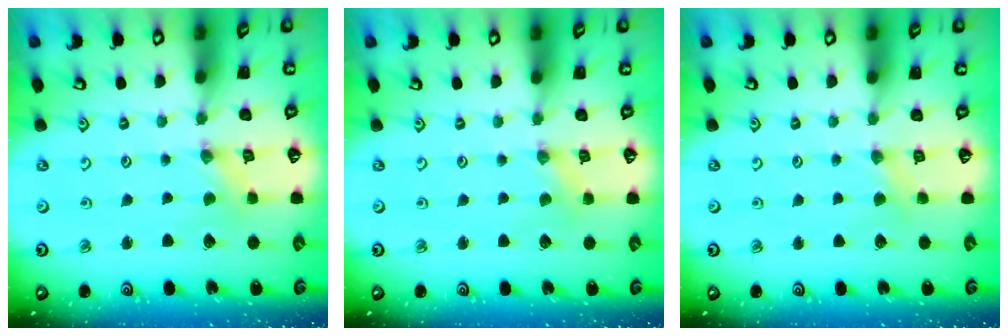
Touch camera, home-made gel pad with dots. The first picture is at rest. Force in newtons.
{"total": 0.7, "press": 0.7, "slide": 0.2}
{"total": 2.1, "press": 2.1, "slide": 0.4}